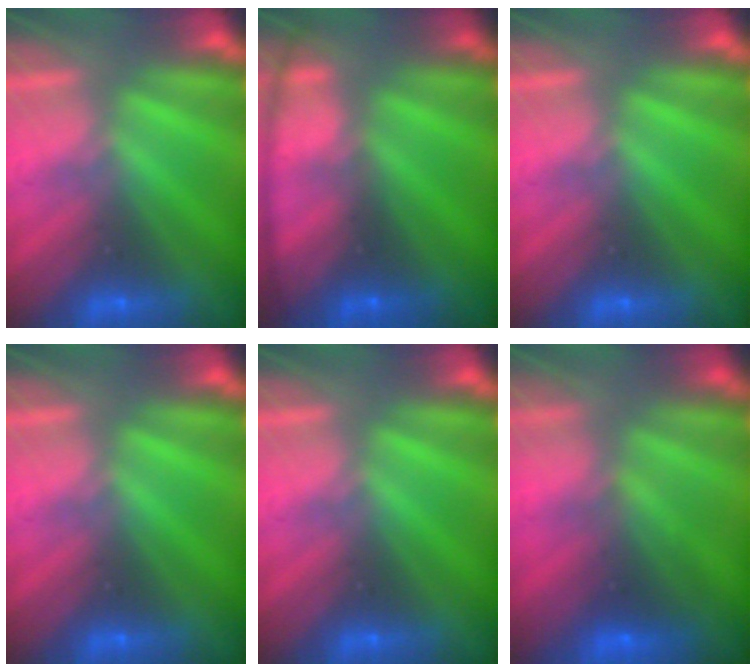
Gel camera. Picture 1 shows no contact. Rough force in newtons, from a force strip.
{"total": 7.9}
{"total": 0.0}
{"total": 0.0}
{"total": 0.0}
{"total": 6.8}